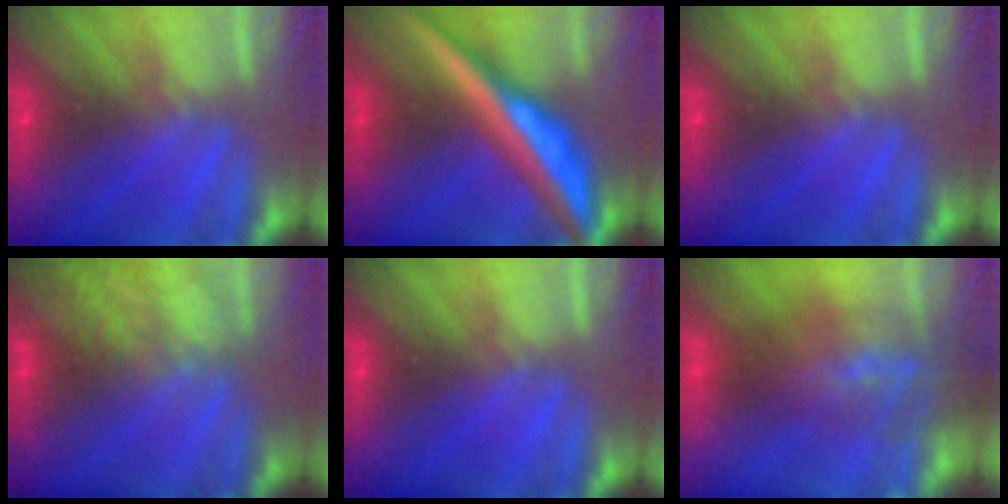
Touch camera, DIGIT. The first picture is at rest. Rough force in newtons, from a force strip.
{"total": 6.1}
{"total": 0.0}
{"total": 2.0}
{"total": 0.0}
{"total": 5.8}